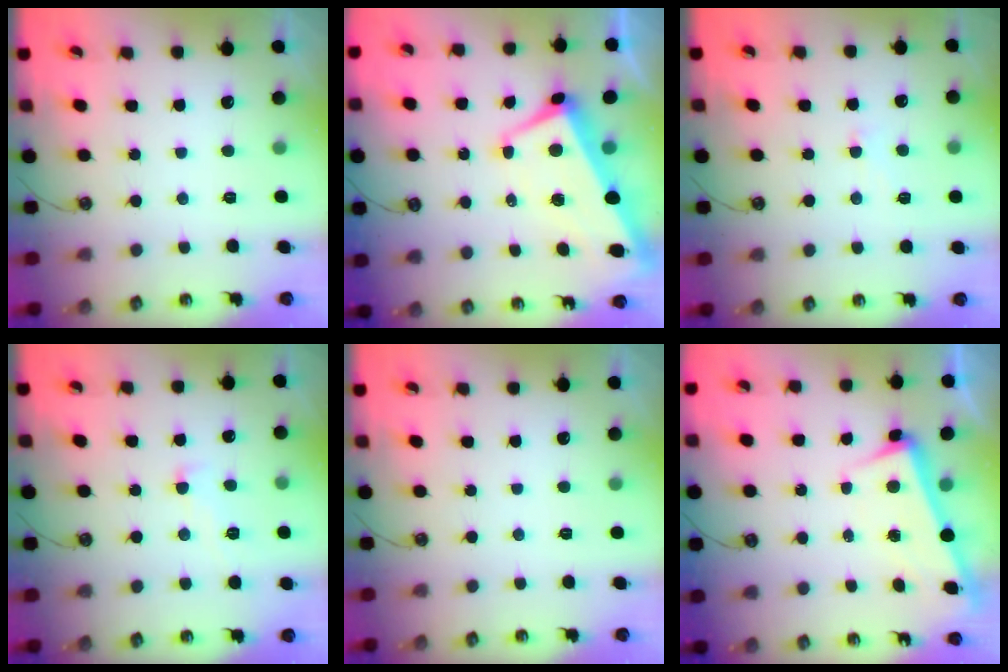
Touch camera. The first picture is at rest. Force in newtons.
{"total": 1.8, "press": 1.2, "slide": 1.3}
{"total": 1.1, "press": 1.0, "slide": 0.5}
{"total": 1.3, "press": 1.2, "slide": 0.3}
{"total": 0.0}
{"total": 3.3, "press": 3.1, "slide": 1.1}